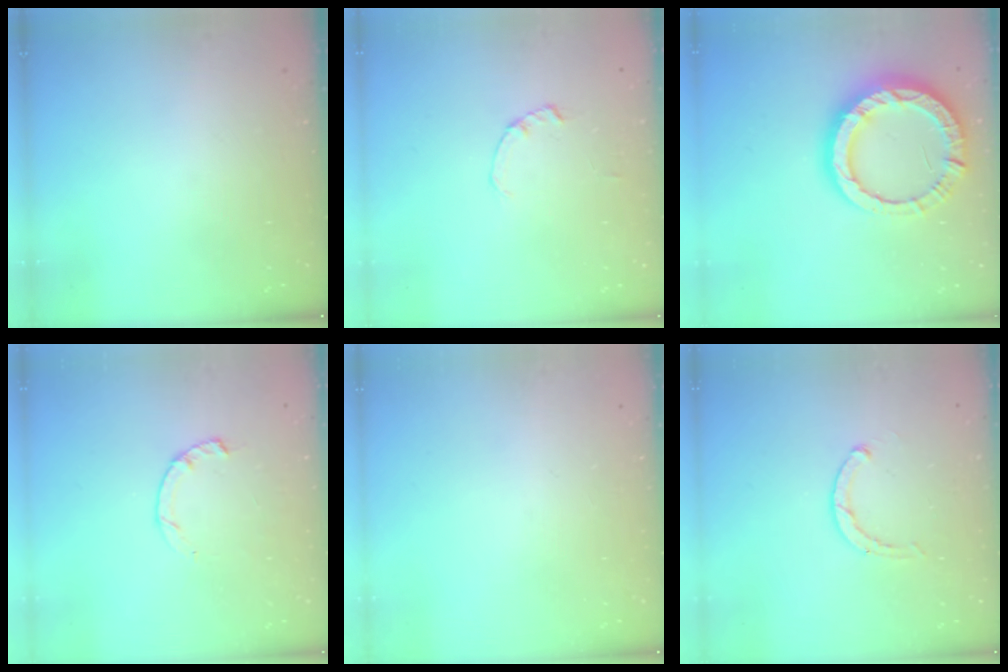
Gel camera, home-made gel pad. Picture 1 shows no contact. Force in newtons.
{"total": 0.0}
{"total": 13.9, "press": 13.8, "slide": 1.5}
{"total": 2.3, "press": 2.3, "slide": 0.4}
{"total": 0.0}
{"total": 2.3, "press": 2.3, "slide": 0.3}